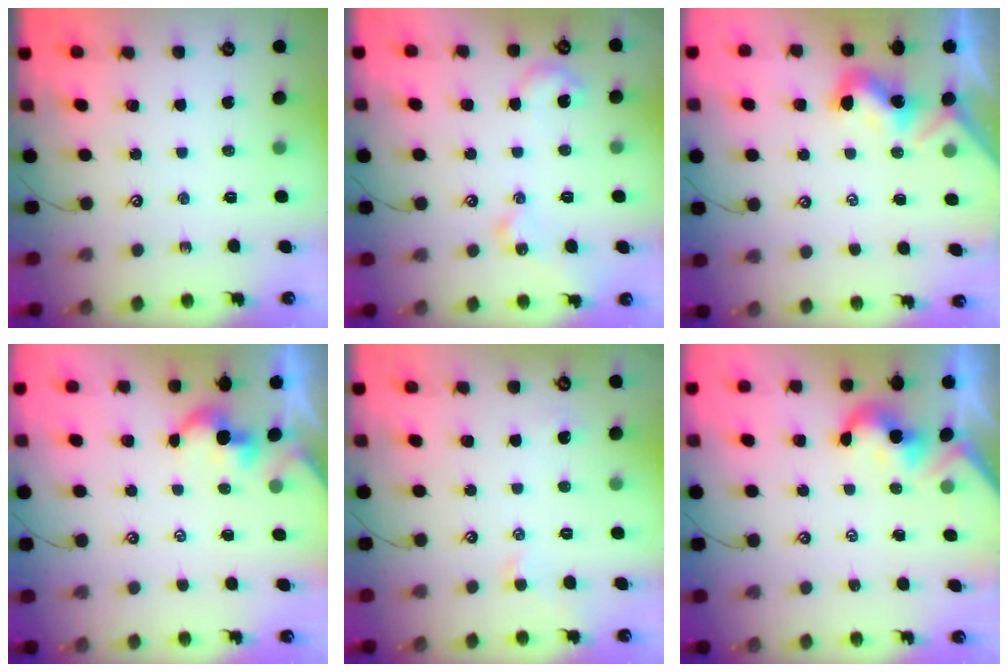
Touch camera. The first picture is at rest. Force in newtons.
{"total": 6.8, "press": 6.8, "slide": 0.6}
{"total": 1.4, "press": 1.3, "slide": 0.2}
{"total": 2.4, "press": 2.4, "slide": 0.2}
{"total": 0.6, "press": 0.4, "slide": 0.5}
{"total": 2.0, "press": 1.9, "slide": 0.5}